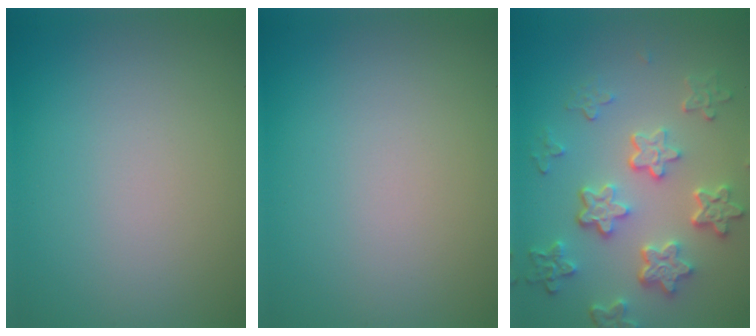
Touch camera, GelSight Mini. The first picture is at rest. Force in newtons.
{"total": 0.0}
{"total": 5.8, "press": 4.3, "slide": 3.8}